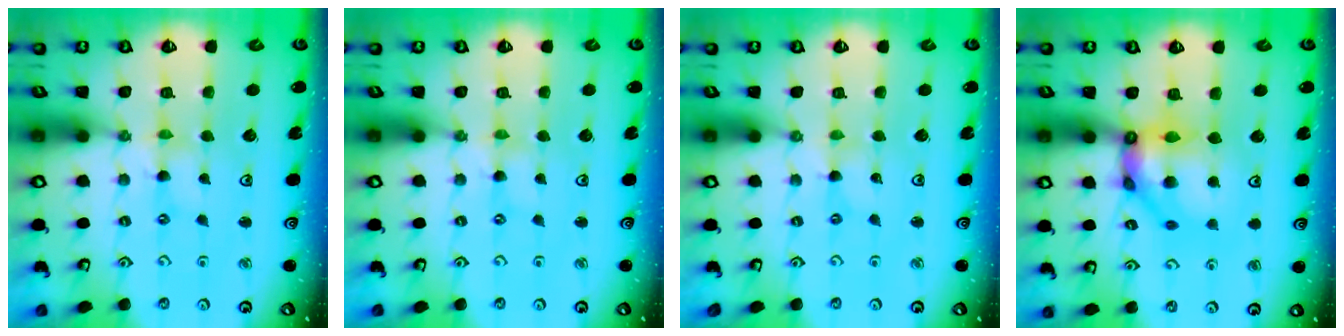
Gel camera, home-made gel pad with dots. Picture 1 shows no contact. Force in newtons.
{"total": 0.0}
{"total": 0.0}
{"total": 12.4, "press": 12.2, "slide": 2.4}